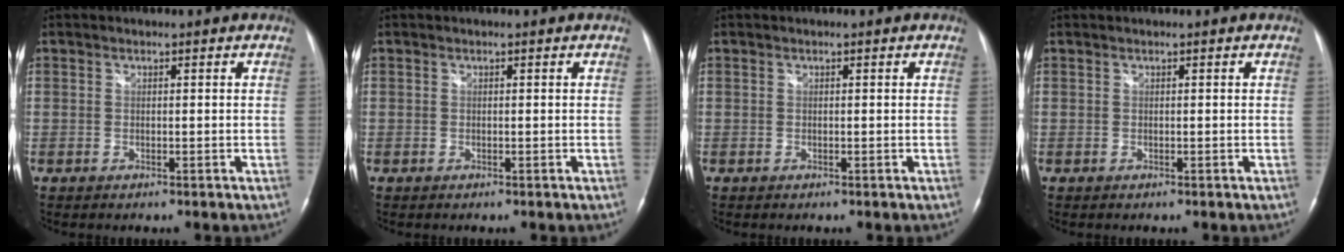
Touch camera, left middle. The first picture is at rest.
{"total": 0.0}
{"total": 0.0}
{"total": 0.0}